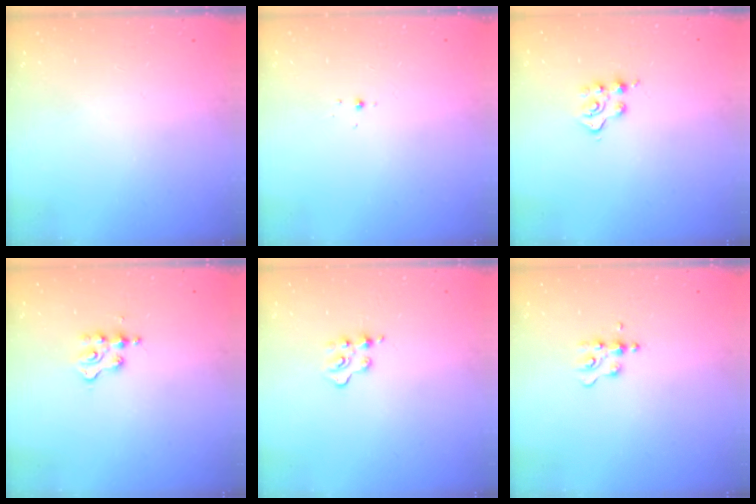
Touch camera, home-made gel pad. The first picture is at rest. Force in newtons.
{"total": 3.0, "press": 2.9, "slide": 0.8}
{"total": 4.2, "press": 4.2, "slide": 0.6}
{"total": 2.1, "press": 2.1, "slide": 0.3}
{"total": 3.8, "press": 3.8, "slide": 0.3}
{"total": 4.8, "press": 4.7, "slide": 0.5}